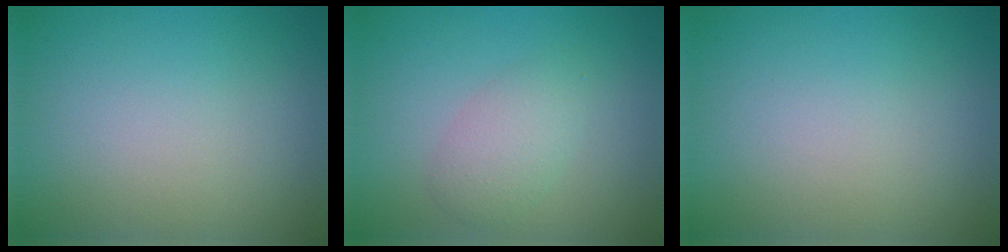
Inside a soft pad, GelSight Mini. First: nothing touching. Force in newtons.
{"total": 2.4, "press": 2.4, "slide": 0.1}
{"total": 0.0}